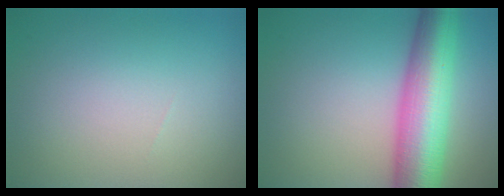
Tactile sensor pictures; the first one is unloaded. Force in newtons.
{"total": 10.0, "press": 10.0, "slide": 0.2}